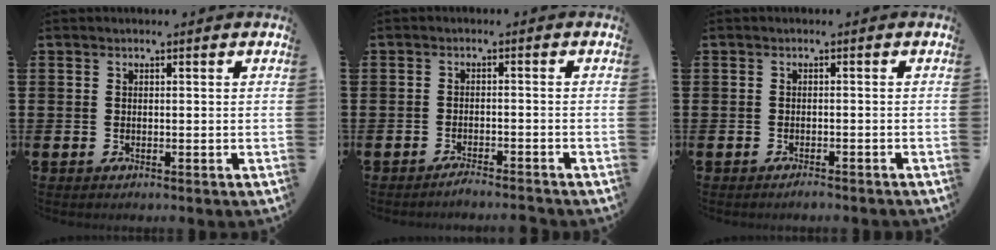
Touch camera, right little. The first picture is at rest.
{"total": 1.8, "force": [-1.7, -0.1, 0.5], "torque": [-0.008, 0.002, -0.034]}
{"total": 0.9, "force": [-0.8, 0.0, 0.4], "torque": [0.001, -0.007, -0.017]}